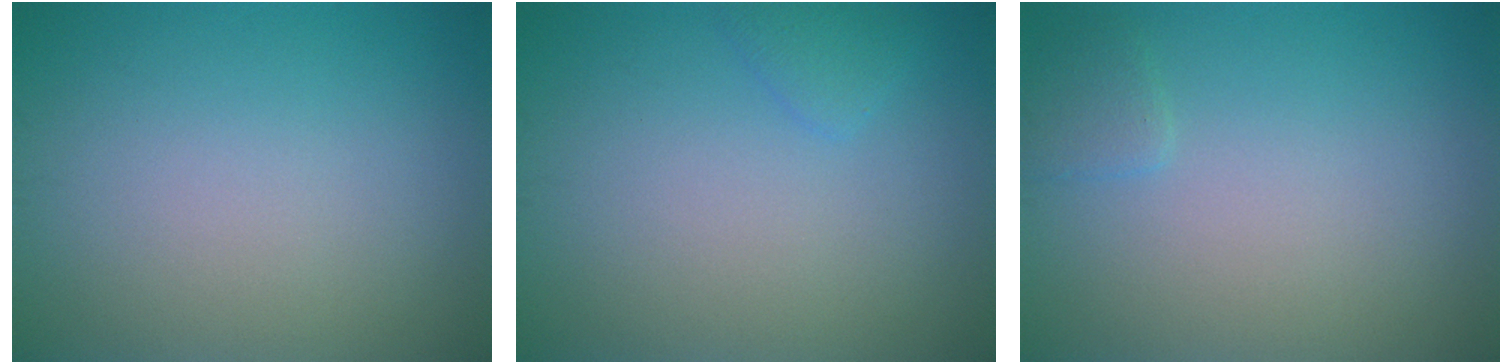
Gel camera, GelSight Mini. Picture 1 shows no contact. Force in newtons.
{"total": 1.1, "press": 1.1, "slide": 0.0}
{"total": 1.0, "press": 1.0, "slide": 0.1}